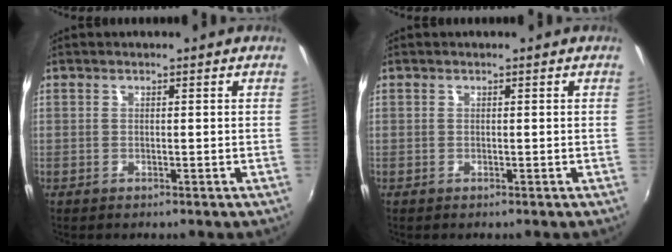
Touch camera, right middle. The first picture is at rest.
{"total": 0.0}